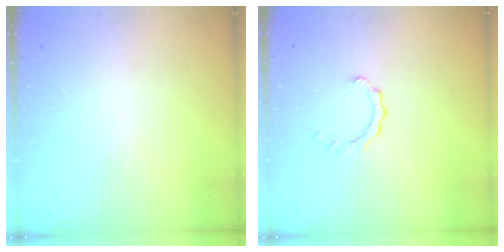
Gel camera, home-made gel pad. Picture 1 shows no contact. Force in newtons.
{"total": 2.9, "press": 2.9, "slide": 0.3}